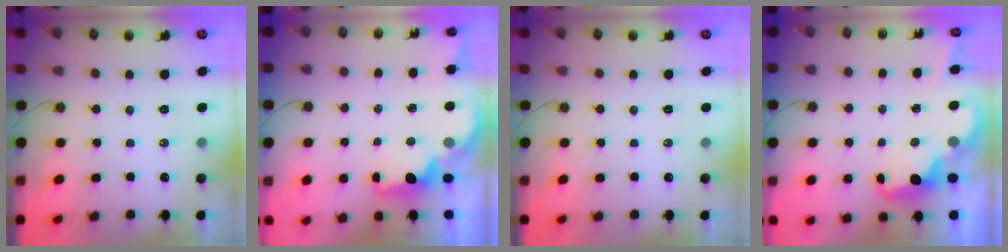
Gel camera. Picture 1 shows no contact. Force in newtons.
{"total": 1.8, "press": 1.7, "slide": 0.6}
{"total": 0.0}
{"total": 2.6, "press": 2.6, "slide": 0.5}